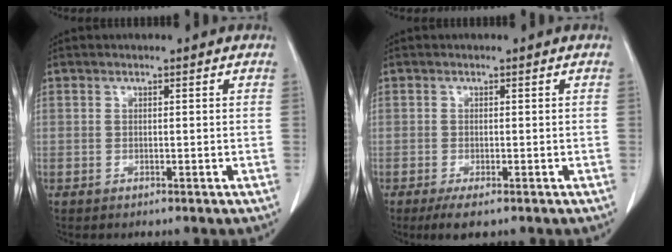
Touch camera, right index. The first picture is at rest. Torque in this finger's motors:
{"motor_torque": [0.20, -0.21, 0.14, 0.05]}